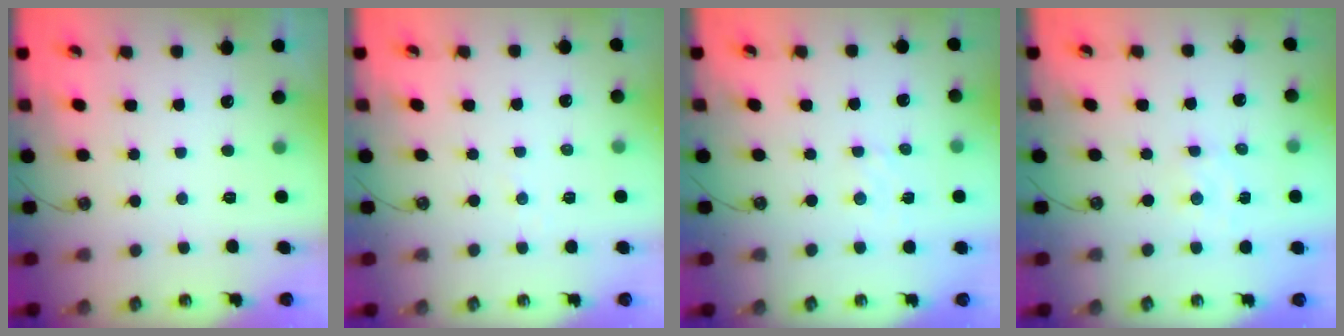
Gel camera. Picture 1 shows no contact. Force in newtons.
{"total": 2.7, "press": 2.7, "slide": 0.3}
{"total": 1.7, "press": 1.7, "slide": 0.3}
{"total": 1.6, "press": 1.5, "slide": 0.3}